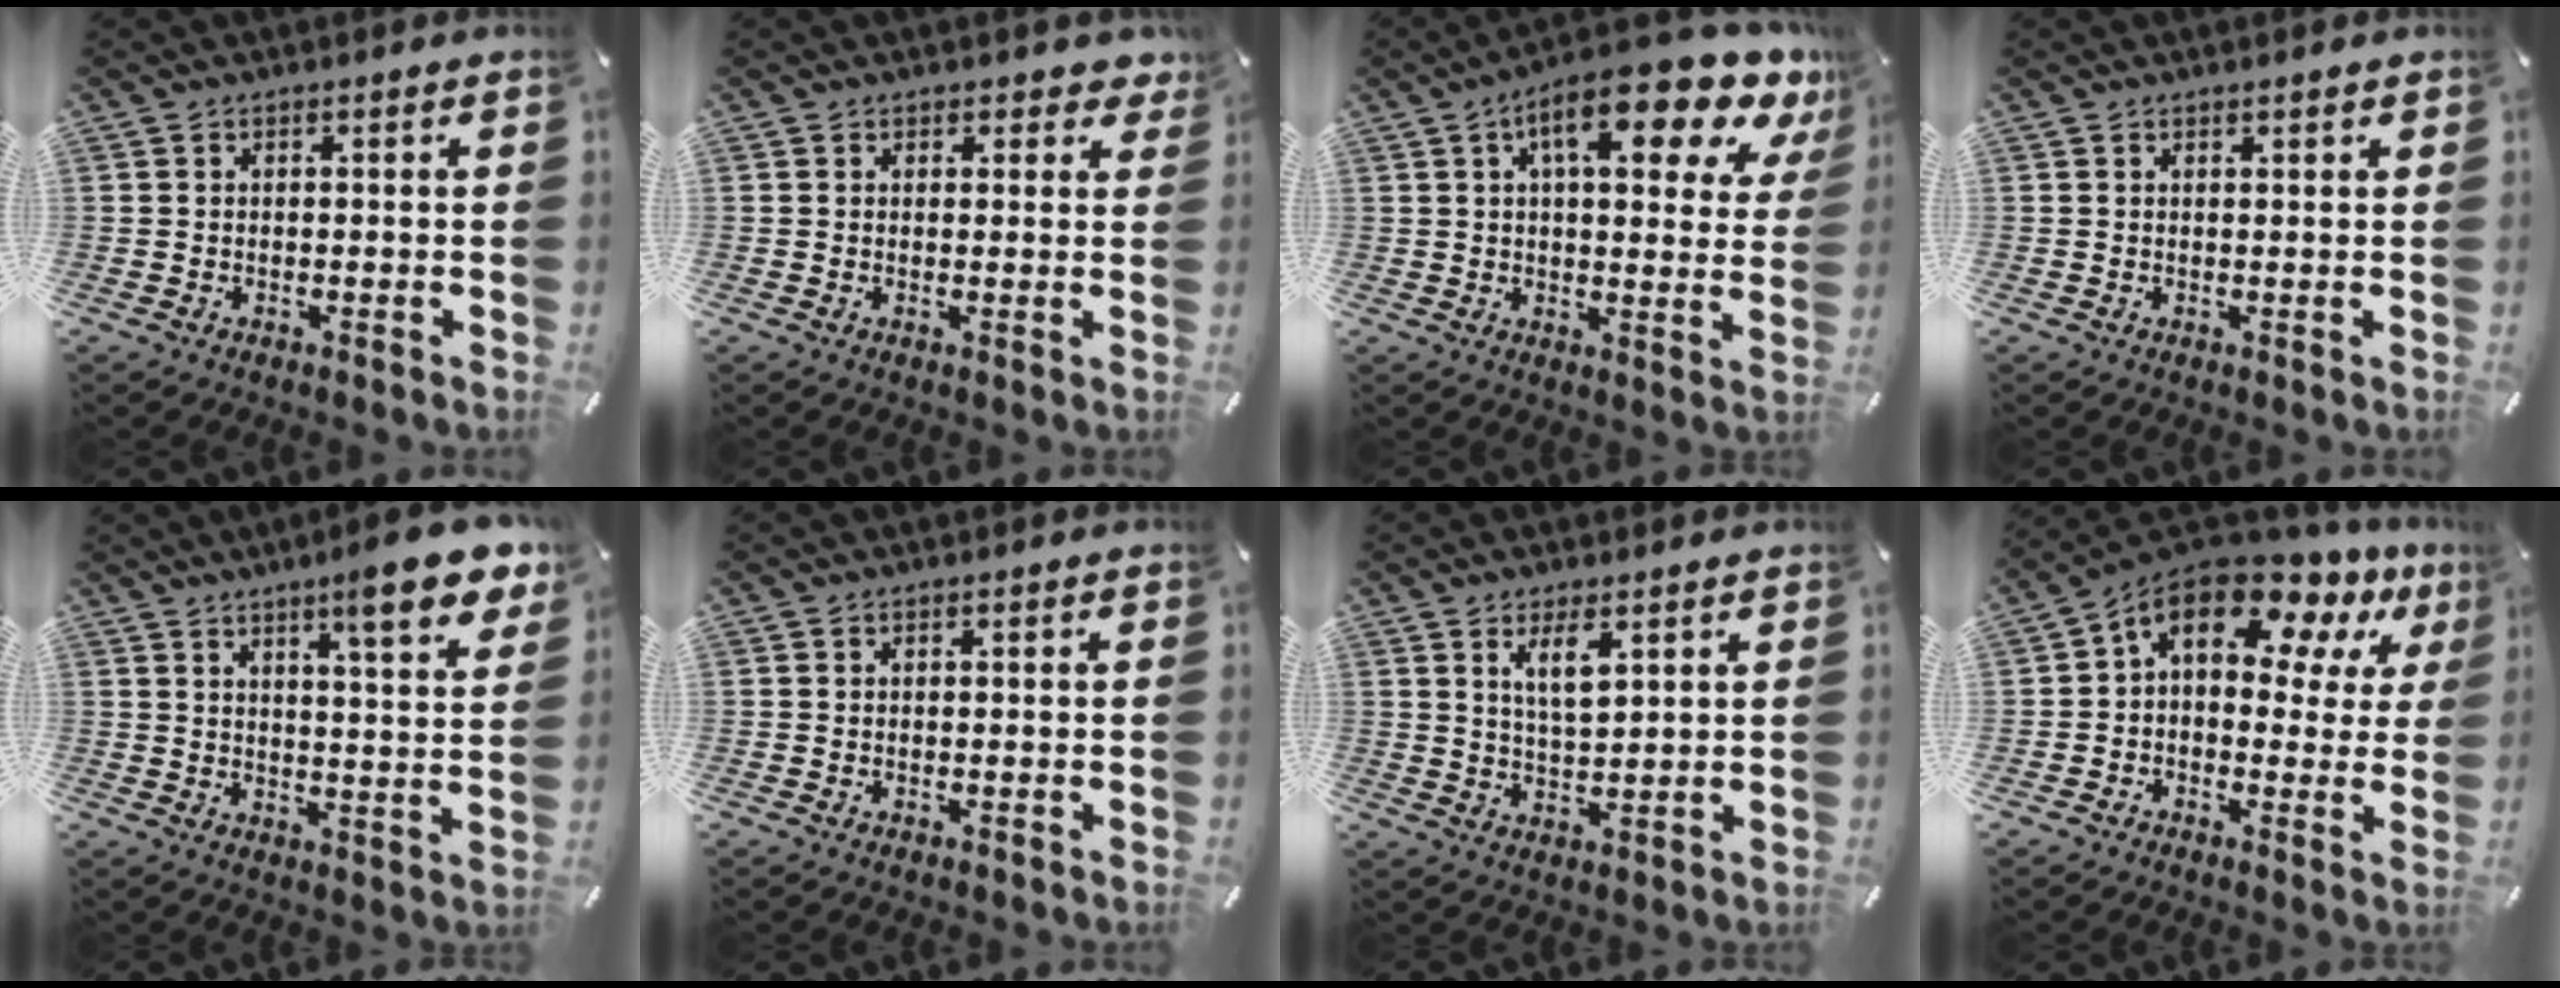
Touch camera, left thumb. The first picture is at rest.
{"total": 2.2, "force": [1.4, 1.4, 0.9], "torque": [-0.005, 0.001, 0.021]}
{"total": 16.8, "force": [9.7, 5.6, 12.5], "torque": [-0.184, -0.049, 0.150]}
{"total": 0.8, "force": [0.7, 0.2, 0.4], "torque": [-0.008, -0.001, 0.013]}
{"total": 11.5, "force": [8.0, 1.8, 8.1], "torque": [-0.118, -0.048, 0.128]}
{"total": 0.0}
{"total": 6.2, "force": [3.4, 2.2, 4.7], "torque": [-0.084, -0.009, 0.057]}
{"total": 15.0, "force": [8.7, 7.6, 9.5], "torque": [-0.162, -0.049, 0.151]}